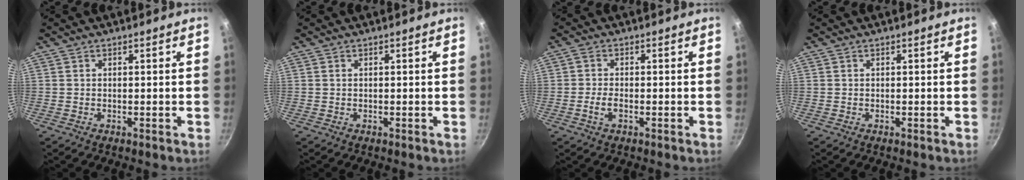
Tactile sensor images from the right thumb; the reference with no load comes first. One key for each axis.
{"total": 0.0}
{"total": 2.9, "fx": -0.9, "fy": 1.6, "fz": 2.3, "tx": -0.049, "ty": 0.009, "tz": -0.021}
{"total": 0.0}